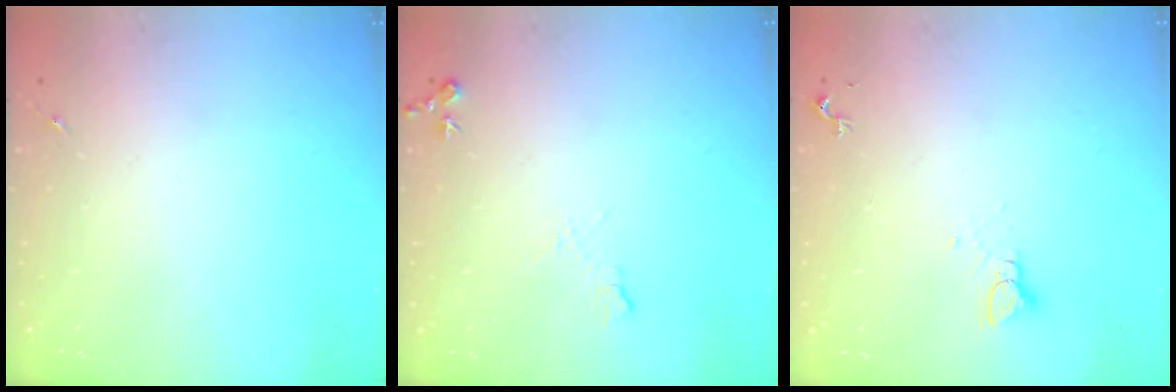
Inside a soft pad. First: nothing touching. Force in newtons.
{"total": 6.9, "press": 6.8, "slide": 1.0}
{"total": 2.8, "press": 2.8, "slide": 0.1}